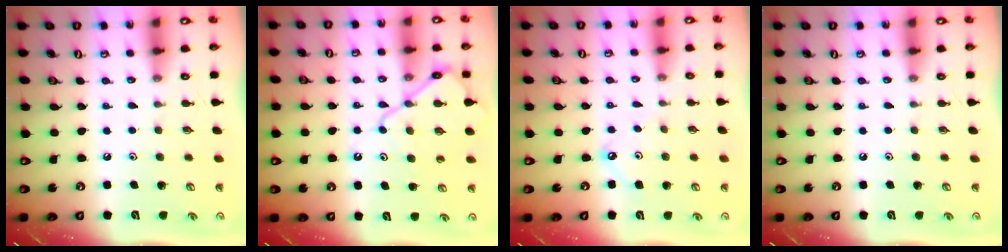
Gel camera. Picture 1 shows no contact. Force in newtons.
{"total": 11.4, "press": 11.4, "slide": 1.1}
{"total": 5.0, "press": 5.0, "slide": 0.3}
{"total": 0.0}